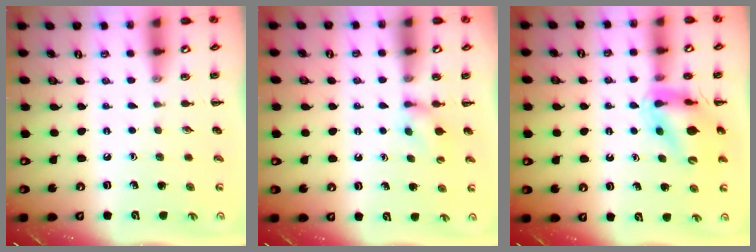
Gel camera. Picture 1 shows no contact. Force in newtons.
{"total": 4.7, "press": 4.5, "slide": 1.5}
{"total": 11.9, "press": 11.5, "slide": 3.3}